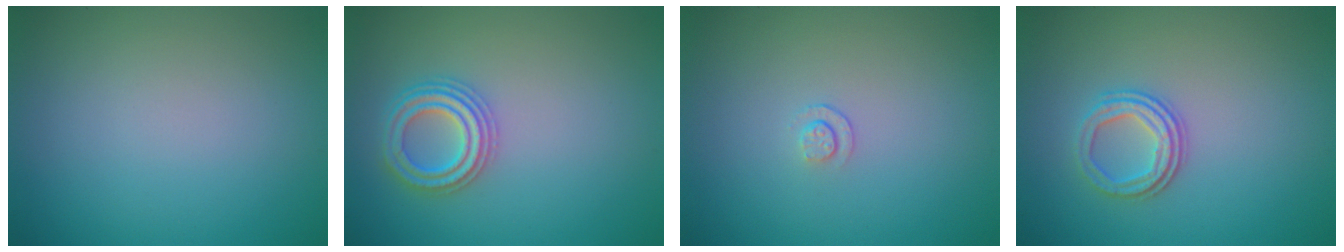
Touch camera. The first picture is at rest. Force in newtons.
{"total": 3.3, "press": 3.2, "slide": 0.7}
{"total": 0.8, "press": 0.5, "slide": 0.7}
{"total": 2.7, "press": 2.3, "slide": 1.4}